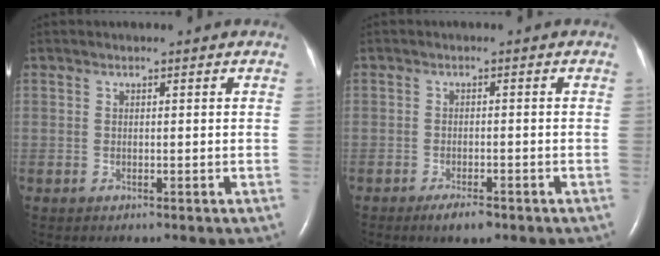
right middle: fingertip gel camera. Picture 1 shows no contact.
{"total": 3.0, "force": [-2.1, 0.8, 2.0], "torque": [-0.040, -0.004, -0.032]}